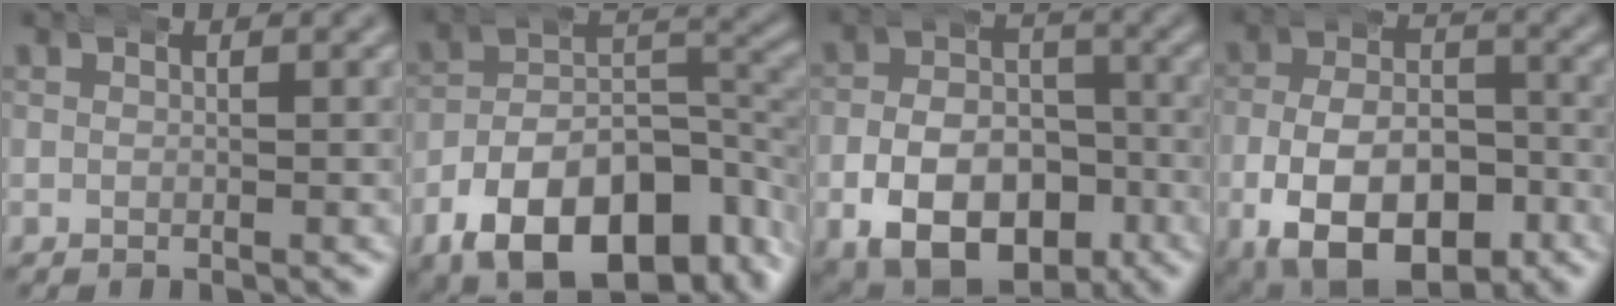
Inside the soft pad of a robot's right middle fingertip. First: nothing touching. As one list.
[{"total": 14.6, "force": [-7.2, 8.6, 9.3], "torque": [-0.146, -0.042, -0.092]}, {"total": 11.8, "force": [-5.7, 8.2, 6.3], "torque": [-0.114, -0.041, -0.080]}, {"total": 13.5, "force": [-6.3, 8.5, 8.4], "torque": [-0.152, -0.055, -0.077]}]